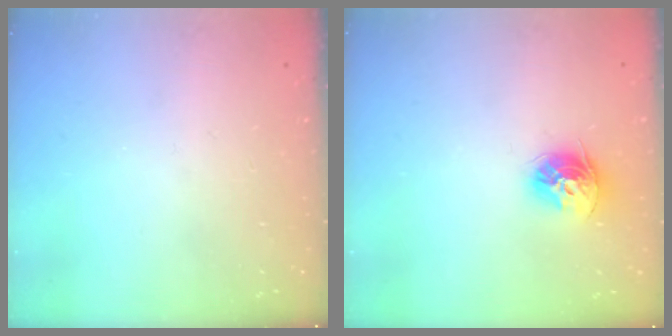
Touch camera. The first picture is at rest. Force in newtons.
{"total": 10.6, "press": 10.6, "slide": 1.0}